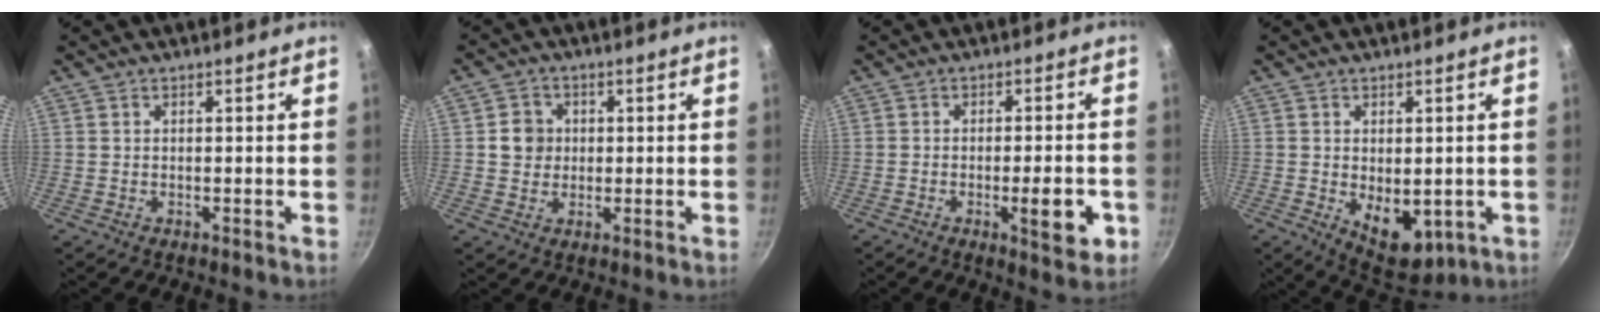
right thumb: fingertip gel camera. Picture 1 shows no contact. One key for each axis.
{"total": 4.7, "fx": 0.4, "fy": 4.3, "fz": 1.7, "tx": 0.000, "ty": 0.005, "tz": 0.001}
{"total": 8.0, "fx": -2.6, "fy": 2.2, "fz": 7.2, "tx": -0.088, "ty": 0.006, "tz": -0.032}
{"total": 9.1, "fx": -1.4, "fy": 5.5, "fz": 7.1, "tx": -0.081, "ty": -0.014, "tz": -0.001}